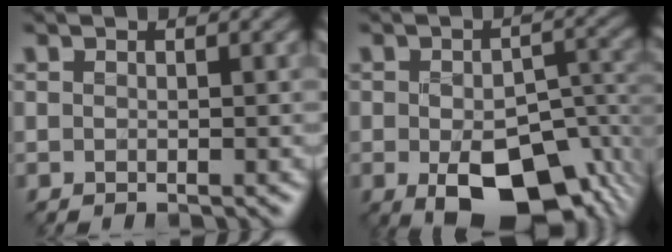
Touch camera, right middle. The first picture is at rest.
{"total": 11.6, "force": [-5.1, 6.1, 8.5], "torque": [-0.142, -0.024, -0.063]}